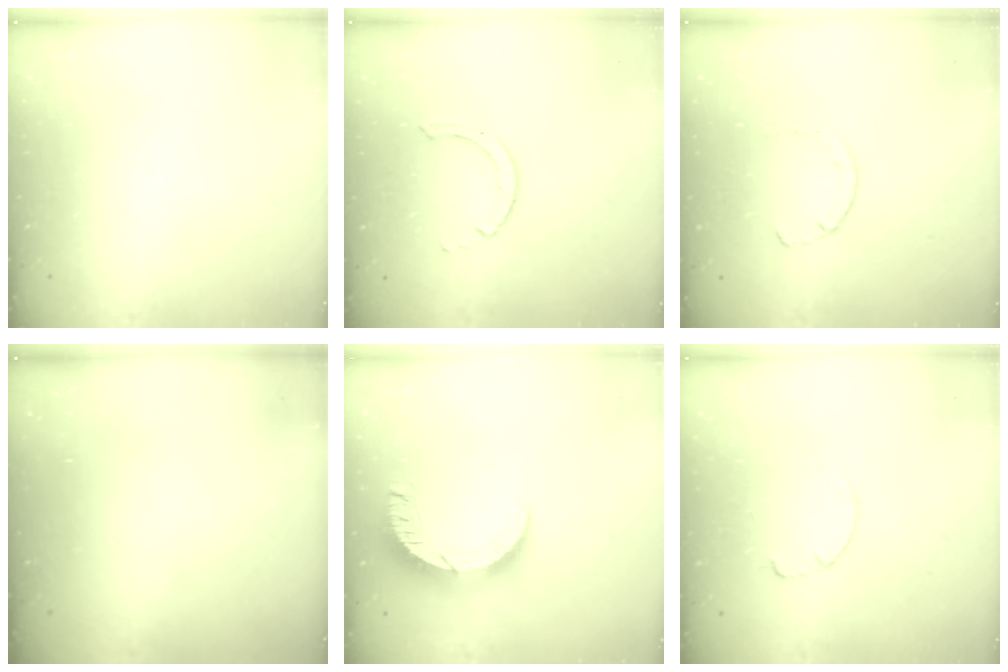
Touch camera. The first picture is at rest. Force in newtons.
{"total": 3.5, "press": 3.5, "slide": 0.5}
{"total": 1.5, "press": 1.5, "slide": 0.3}
{"total": 0.0}
{"total": 8.9, "press": 8.9, "slide": 0.9}
{"total": 3.4, "press": 3.4, "slide": 0.4}